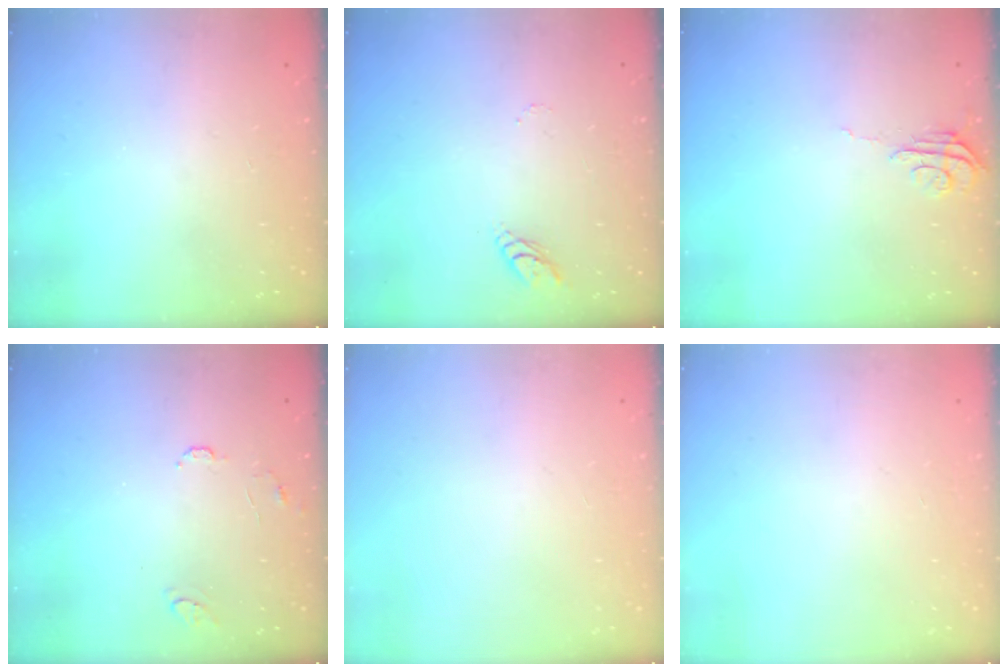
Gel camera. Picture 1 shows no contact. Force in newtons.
{"total": 4.6, "press": 4.6, "slide": 0.4}
{"total": 6.8, "press": 6.8, "slide": 0.5}
{"total": 6.2, "press": 6.2, "slide": 0.5}
{"total": 0.0}
{"total": 0.0}